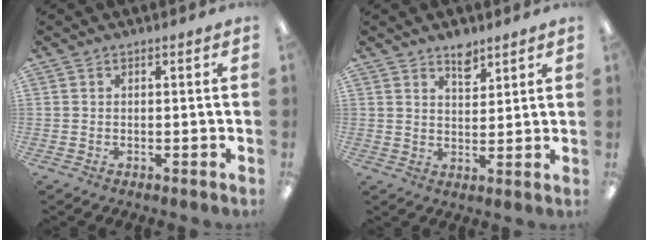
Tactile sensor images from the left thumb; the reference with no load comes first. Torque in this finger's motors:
{"motor_torque": [0.16, -0.34, 0.40, -0.35, 0.16]}